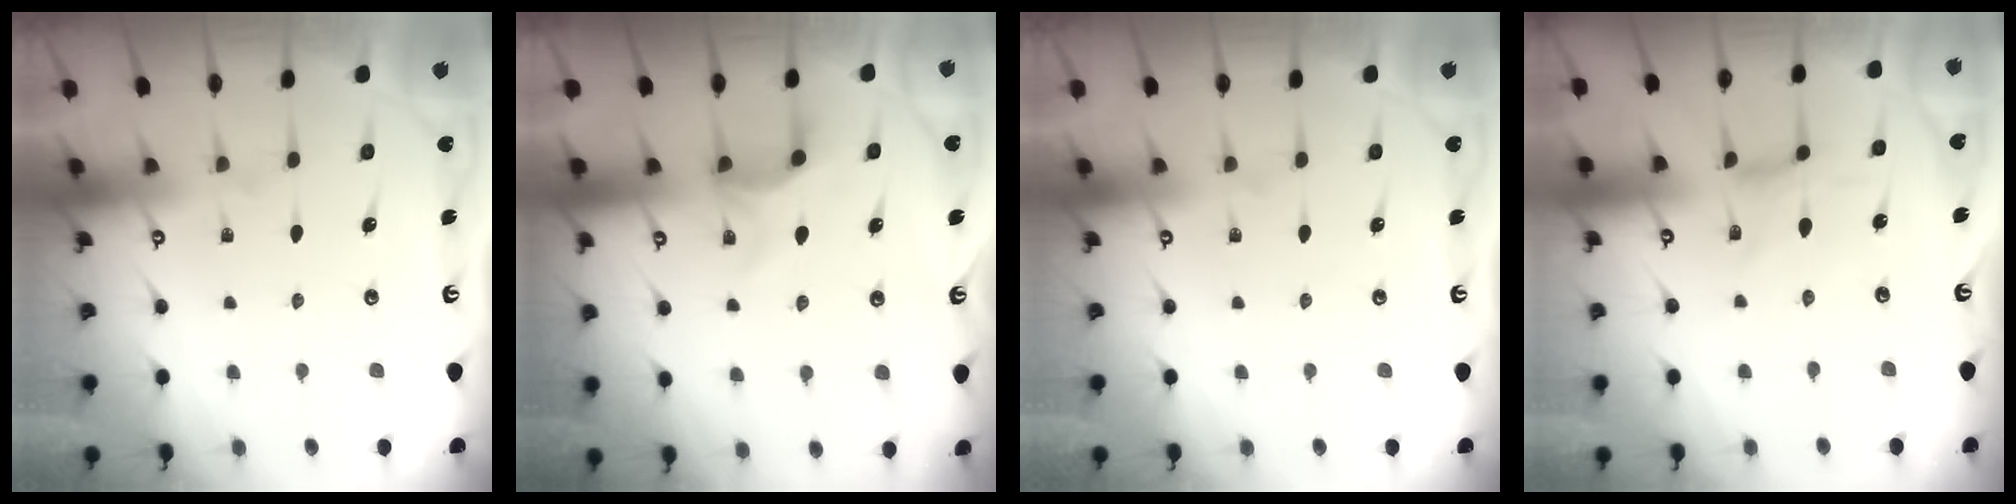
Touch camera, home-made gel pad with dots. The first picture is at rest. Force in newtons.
{"total": 5.3, "press": 5.2, "slide": 1.0}
{"total": 0.0}
{"total": 0.0}